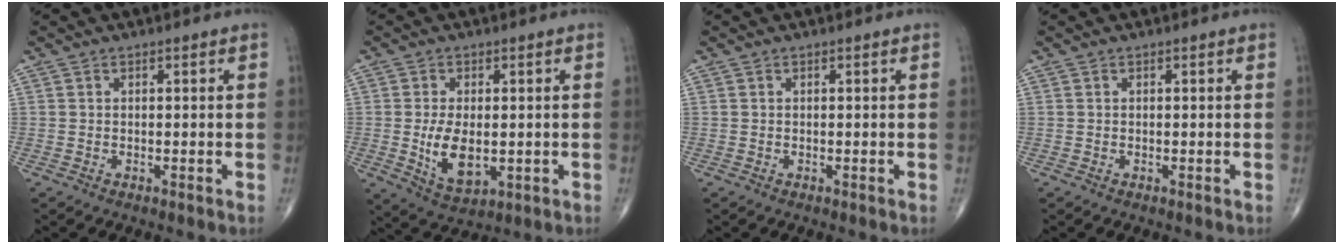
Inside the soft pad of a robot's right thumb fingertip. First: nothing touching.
{"total": 8.5, "force": [-0.7, 4.7, 7.0], "torque": [-0.120, -0.014, -0.001]}
{"total": 0.0}
{"total": 0.0}